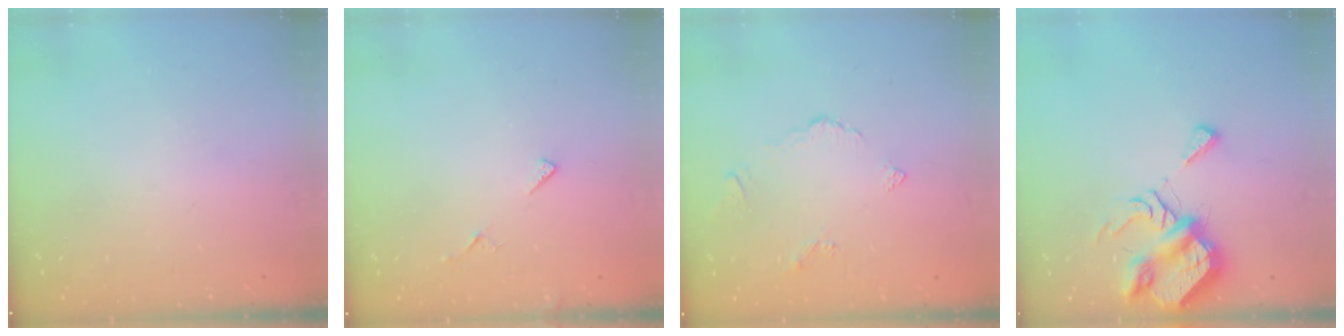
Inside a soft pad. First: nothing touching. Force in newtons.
{"total": 5.4, "press": 5.4, "slide": 0.5}
{"total": 3.4, "press": 3.4, "slide": 0.6}
{"total": 8.9, "press": 8.8, "slide": 1.3}